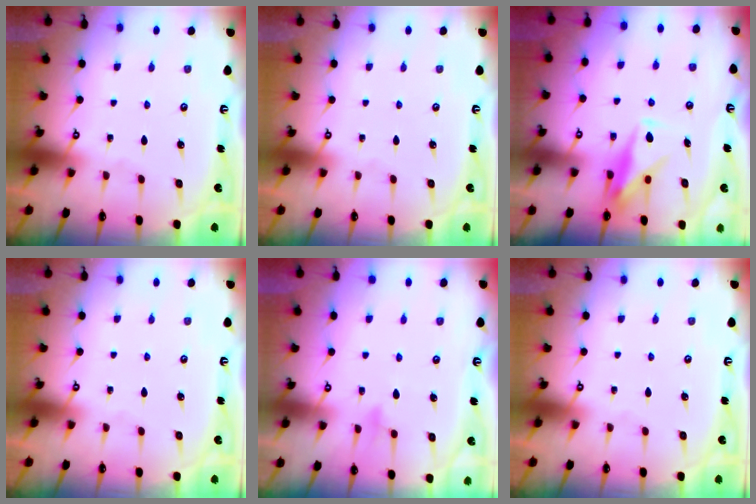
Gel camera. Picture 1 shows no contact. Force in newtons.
{"total": 0.0}
{"total": 10.2, "press": 10.2, "slide": 0.6}
{"total": 0.0}
{"total": 6.5, "press": 6.5, "slide": 0.6}
{"total": 0.0}